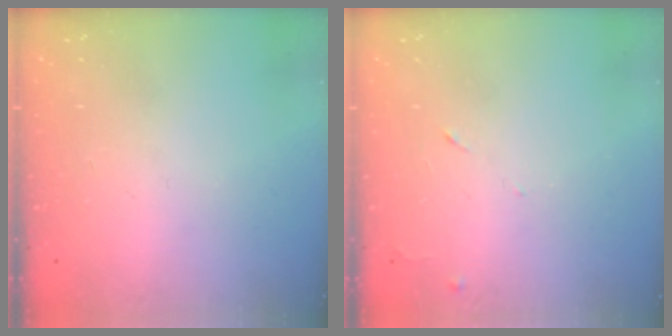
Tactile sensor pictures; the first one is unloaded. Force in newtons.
{"total": 5.5, "press": 5.5, "slide": 0.8}